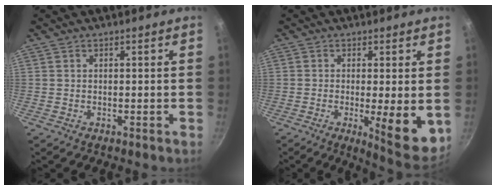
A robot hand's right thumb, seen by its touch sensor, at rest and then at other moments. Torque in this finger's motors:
{"motor_torque": [-0.25, 0.66, 0.88, 0.07, 0.08]}